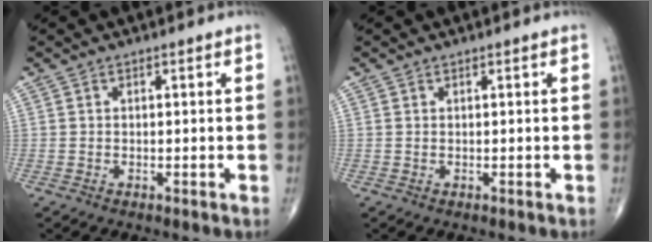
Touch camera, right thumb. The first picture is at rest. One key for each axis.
{"total": 0.0}